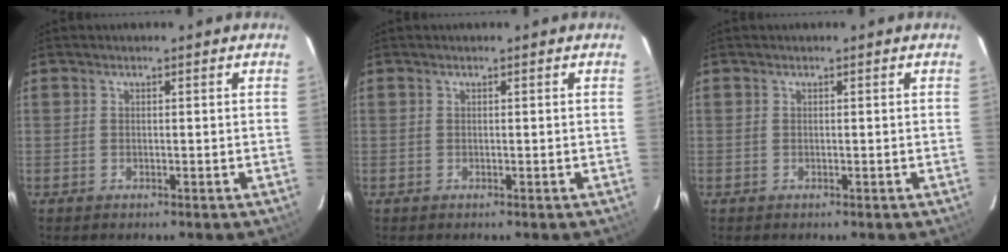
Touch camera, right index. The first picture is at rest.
{"total": 0.0}
{"total": 0.0}